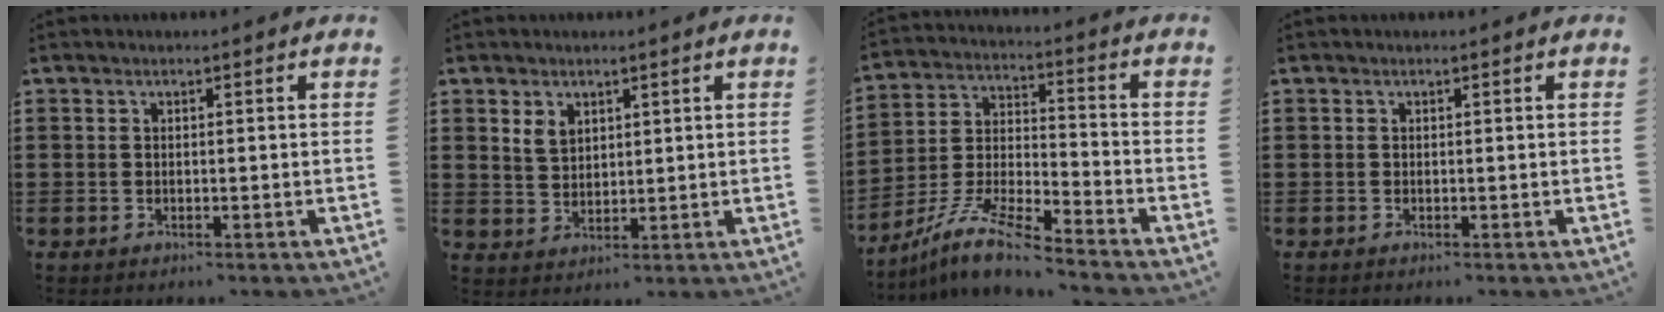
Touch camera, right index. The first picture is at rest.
{"total": 3.0, "force": [1.8, 2.1, 1.3], "torque": [-0.033, 0.008, 0.033]}
{"total": 9.6, "force": [-8.5, 0.7, 4.4], "torque": [-0.101, 0.004, -0.173]}
{"total": 0.0}